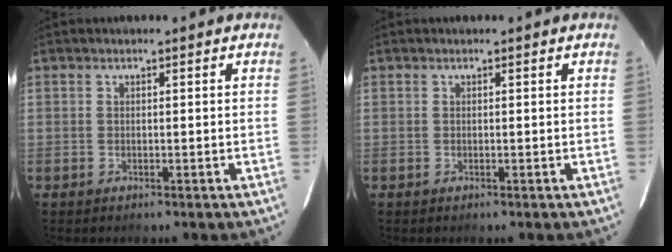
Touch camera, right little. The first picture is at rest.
{"total": 0.0}